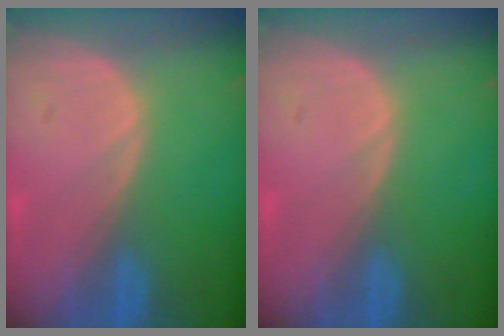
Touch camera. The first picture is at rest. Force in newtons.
{"total": 0.0}